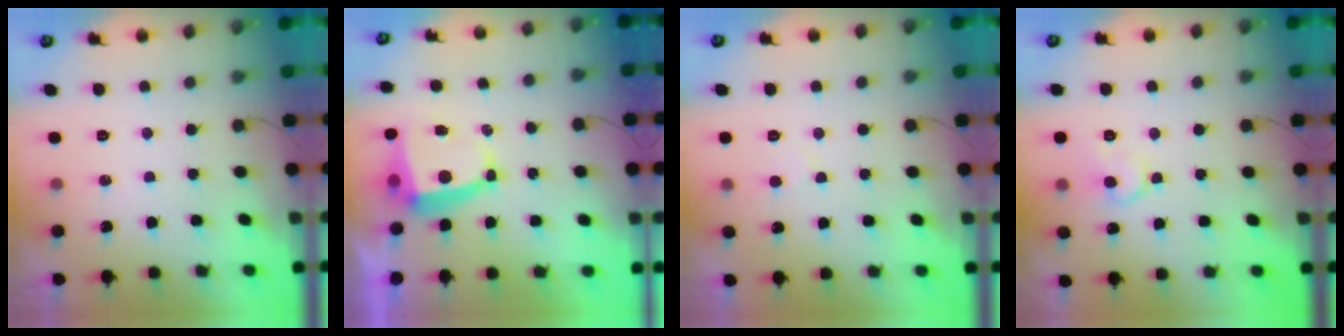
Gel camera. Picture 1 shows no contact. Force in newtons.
{"total": 5.5, "press": 5.5, "slide": 0.9}
{"total": 2.6, "press": 2.5, "slide": 0.3}
{"total": 9.3, "press": 9.2, "slide": 0.8}